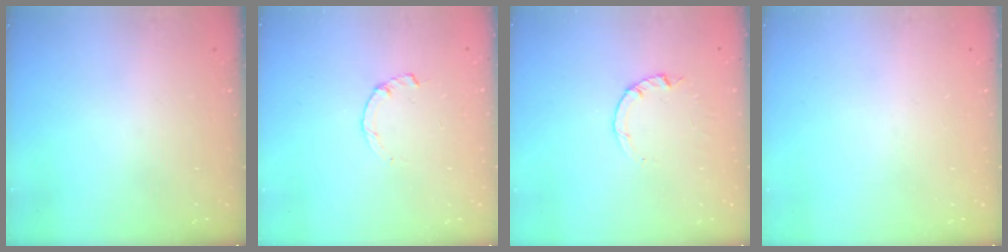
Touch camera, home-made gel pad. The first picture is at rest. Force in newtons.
{"total": 2.2, "press": 2.2, "slide": 0.2}
{"total": 0.9, "press": 0.8, "slide": 0.2}
{"total": 0.0}